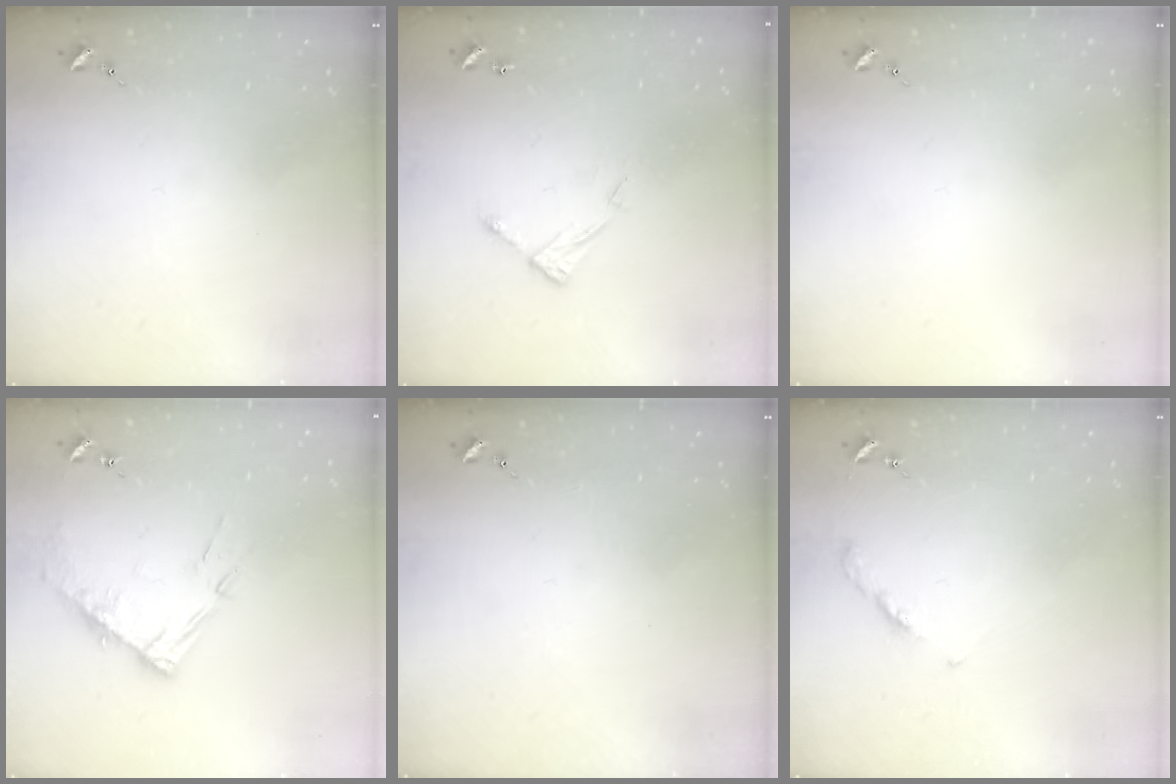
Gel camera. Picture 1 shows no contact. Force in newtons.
{"total": 6.3, "press": 6.3, "slide": 0.4}
{"total": 0.0}
{"total": 10.1, "press": 10.0, "slide": 1.1}
{"total": 0.0}
{"total": 3.5, "press": 3.5, "slide": 0.4}